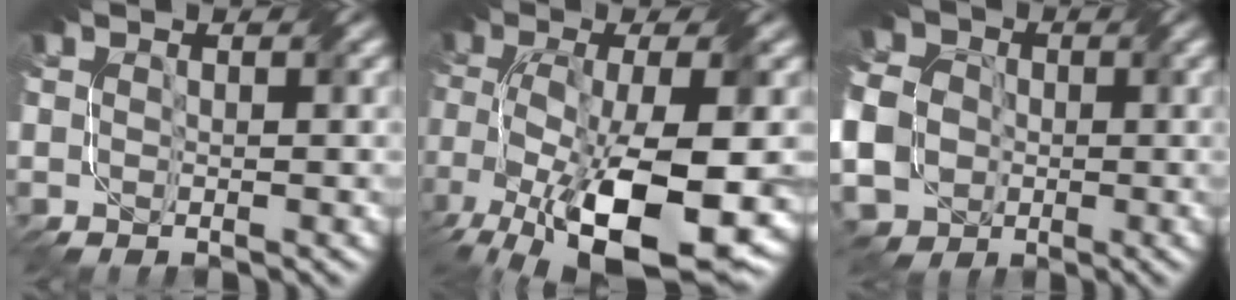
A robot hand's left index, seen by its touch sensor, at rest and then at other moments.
{"total": 11.9, "force": [-5.4, 4.5, 9.6], "torque": [-0.186, -0.023, -0.078]}
{"total": 8.1, "force": [-0.8, 7.4, 3.1], "torque": [-0.088, 0.000, -0.028]}